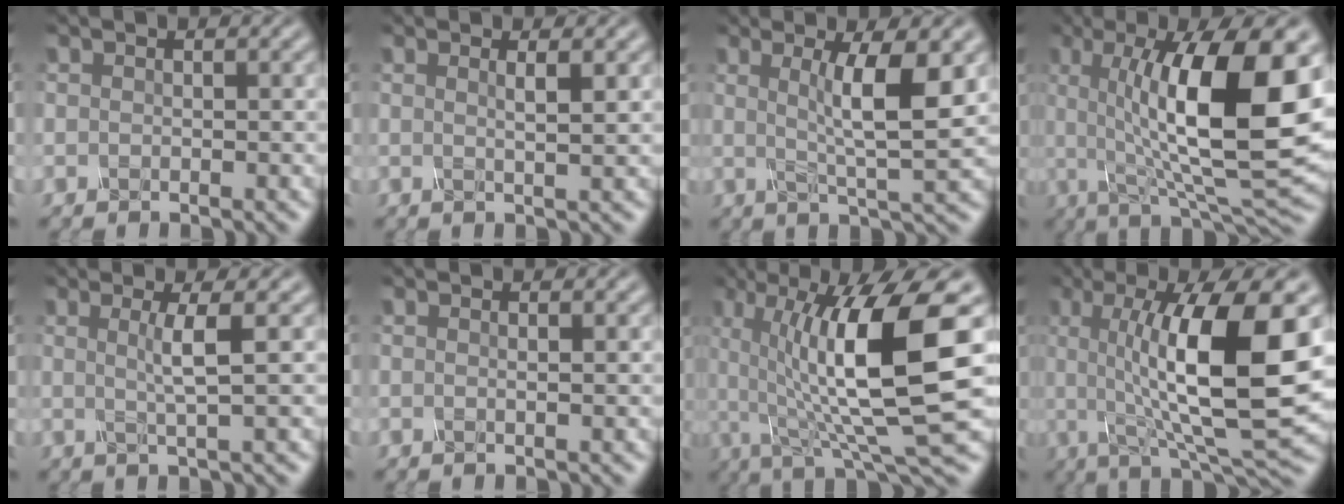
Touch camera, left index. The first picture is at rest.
{"total": 2.1, "force": [0.6, 0.6, 1.9], "torque": [-0.026, 0.005, 0.000]}
{"total": 6.2, "force": [1.2, 1.0, 6.0], "torque": [-0.095, -0.002, 0.022]}
{"total": 14.2, "force": [1.7, 4.0, 13.6], "torque": [-0.198, -0.003, 0.026]}
{"total": 2.9, "force": [0.4, 0.4, 2.9], "torque": [-0.053, -0.001, 0.004]}
{"total": 1.0, "force": [0.2, 0.4, 0.9], "torque": [-0.006, 0.000, -0.005]}
{"total": 12.9, "force": [1.1, 3.2, 12.5], "torque": [-0.202, -0.002, 0.022]}
{"total": 13.0, "force": [1.0, 3.1, 12.6], "torque": [-0.188, -0.001, 0.019]}